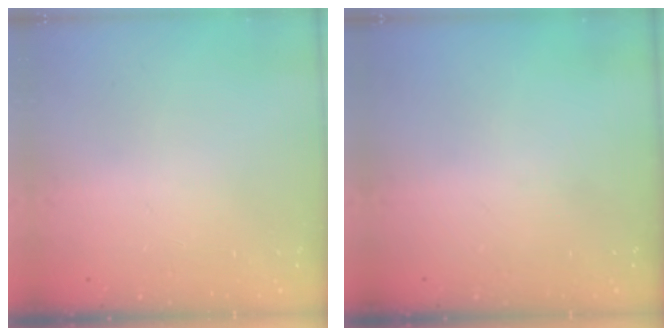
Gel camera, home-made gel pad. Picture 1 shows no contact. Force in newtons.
{"total": 0.0}